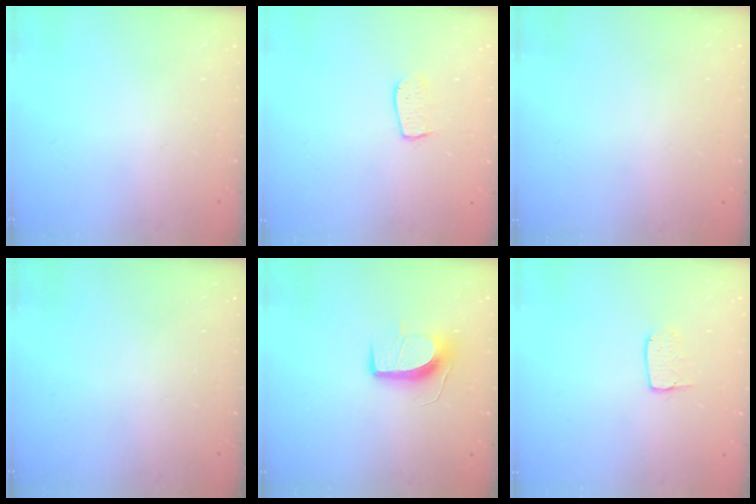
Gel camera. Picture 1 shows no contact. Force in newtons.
{"total": 6.7, "press": 6.7, "slide": 0.5}
{"total": 0.0}
{"total": 0.0}
{"total": 10.1, "press": 10.1, "slide": 0.2}
{"total": 5.6, "press": 5.6, "slide": 0.3}